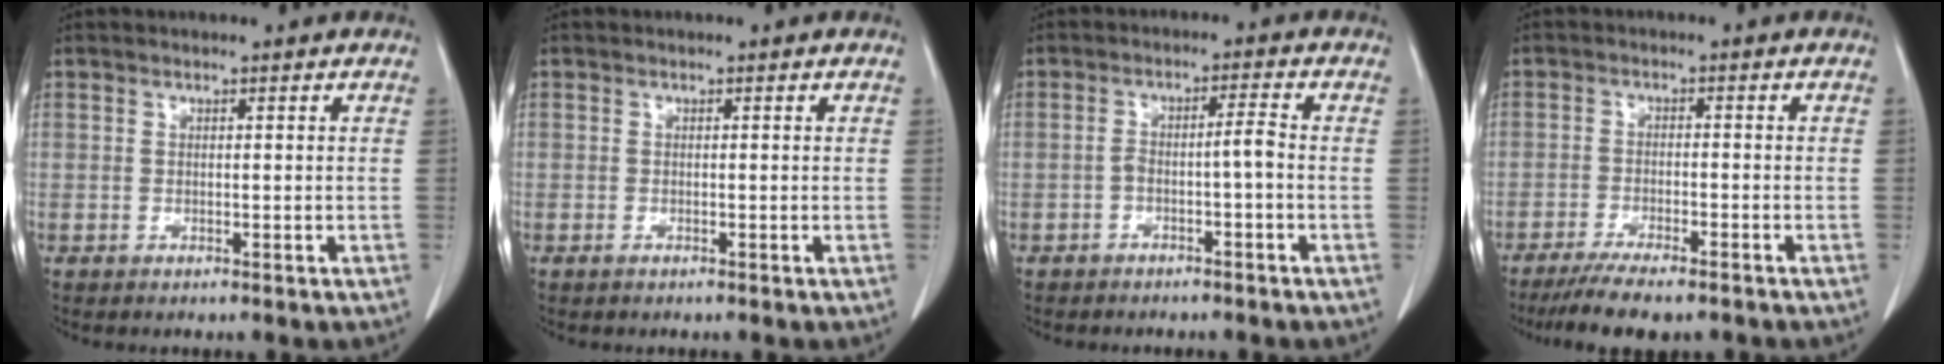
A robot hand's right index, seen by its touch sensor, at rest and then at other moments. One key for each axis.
{"total": 0.0}
{"total": 3.1, "fx": -1.2, "fy": 0.1, "fz": 2.8, "tx": -0.049, "ty": 0.015, "tz": -0.020}
{"total": 9.2, "fx": -7.5, "fy": 1.4, "fz": 5.1, "tx": -0.075, "ty": -0.017, "tz": -0.119}